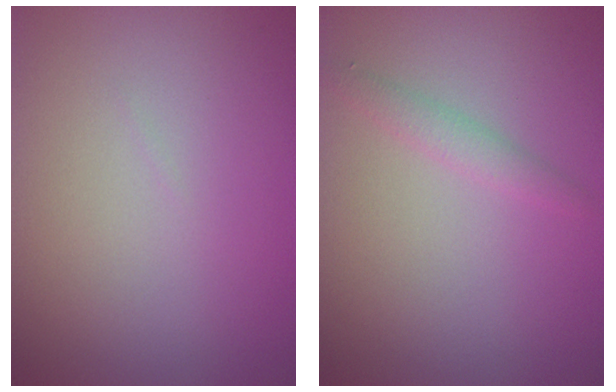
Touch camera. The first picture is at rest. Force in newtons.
{"total": 1.3, "press": 1.2, "slide": 0.0}